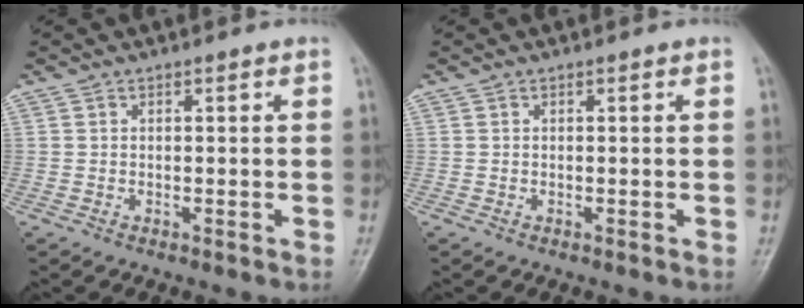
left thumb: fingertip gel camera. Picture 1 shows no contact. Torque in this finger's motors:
{"motor_torque": [0.00, 0.00, -0.02, -0.02, 0.00]}